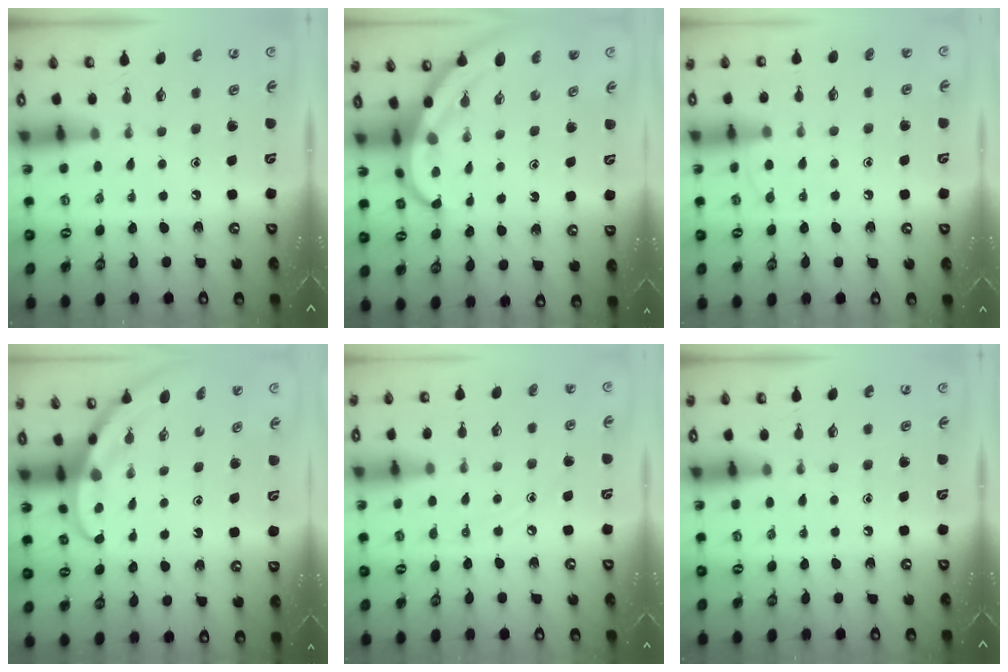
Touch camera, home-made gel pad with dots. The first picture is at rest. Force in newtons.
{"total": 7.7, "press": 7.6, "slide": 0.8}
{"total": 5.8, "press": 5.8, "slide": 0.6}
{"total": 3.8, "press": 3.8, "slide": 0.2}
{"total": 5.8, "press": 5.7, "slide": 0.6}
{"total": 0.0}